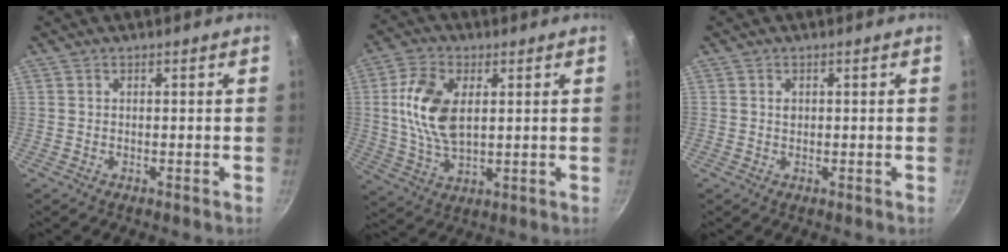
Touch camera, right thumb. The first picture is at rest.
{"total": 12.2, "force": [2.2, 6.9, 9.8], "torque": [-0.184, -0.002, 0.042]}
{"total": 1.1, "force": [0.2, 0.9, 0.6], "torque": [-0.005, -0.001, 0.002]}